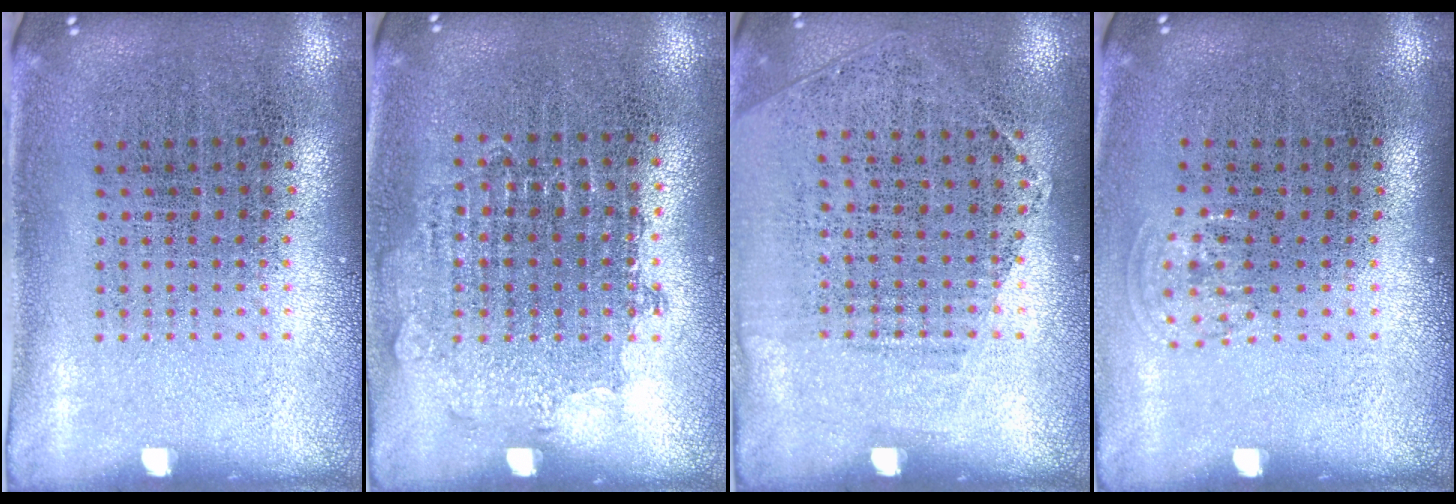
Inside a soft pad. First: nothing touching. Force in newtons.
{"total": 0.7, "press": 0.7, "slide": 0.2}
{"total": 1.2, "press": 1.0, "slide": 0.7}
{"total": 0.7, "press": 0.5, "slide": 0.4}